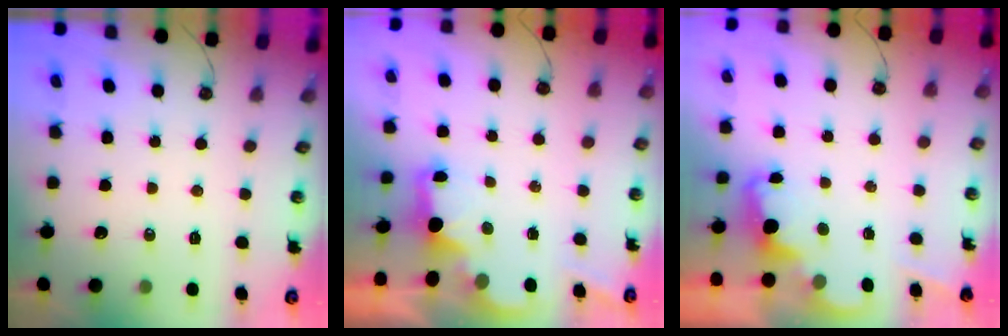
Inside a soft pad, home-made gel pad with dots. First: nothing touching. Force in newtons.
{"total": 2.1, "press": 2.0, "slide": 0.7}
{"total": 2.3, "press": 2.3, "slide": 0.5}